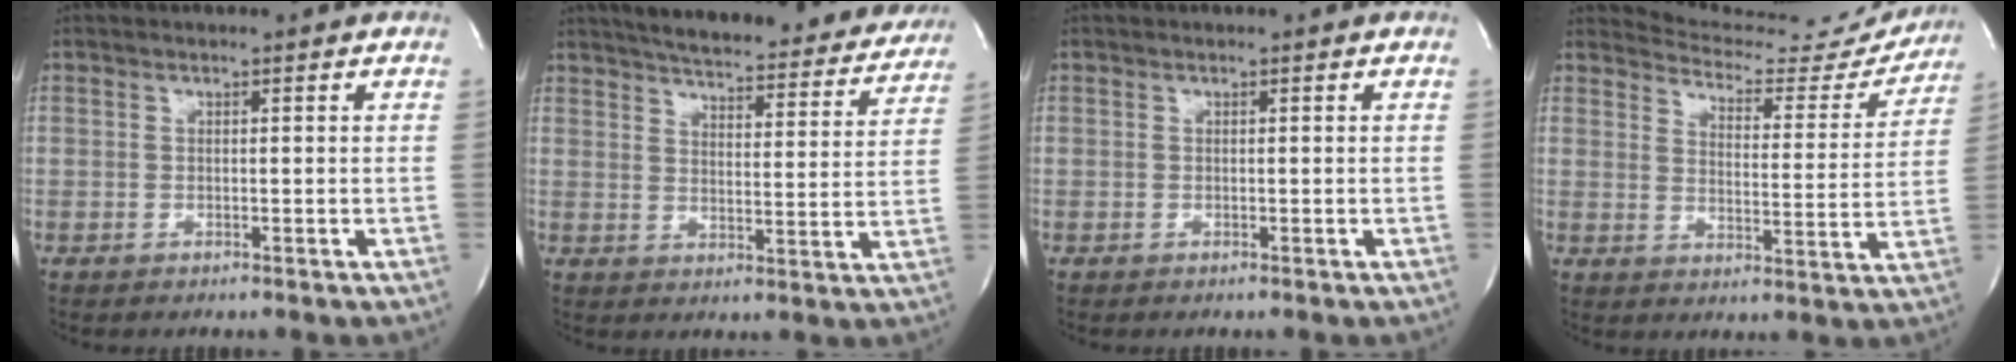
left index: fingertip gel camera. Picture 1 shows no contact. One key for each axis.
{"total": 26.9, "fx": 24.6, "fy": 5.5, "fz": 9.3, "tx": -0.141, "ty": -0.051, "tz": 0.293}
{"total": 0.0}
{"total": 15.5, "fx": 15.2, "fy": 2.6, "fz": 1.1, "tx": -0.001, "ty": -0.062, "tz": 0.178}